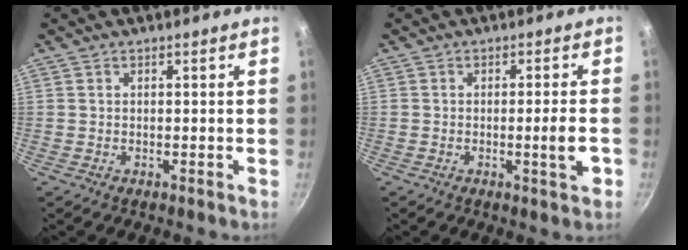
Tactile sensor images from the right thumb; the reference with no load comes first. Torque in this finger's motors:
{"motor_torque": [3.19, 1.82, 1.62, -0.89, 0.45]}